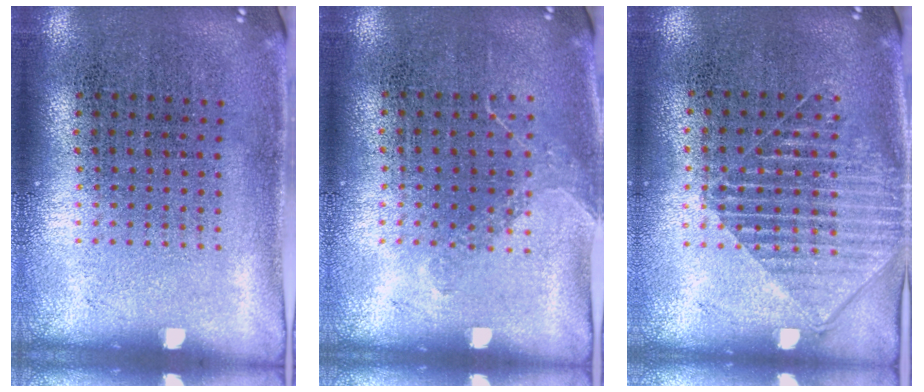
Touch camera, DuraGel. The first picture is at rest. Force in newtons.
{"total": 0.9, "press": 0.7, "slide": 0.6}
{"total": 1.4, "press": 1.2, "slide": 0.8}